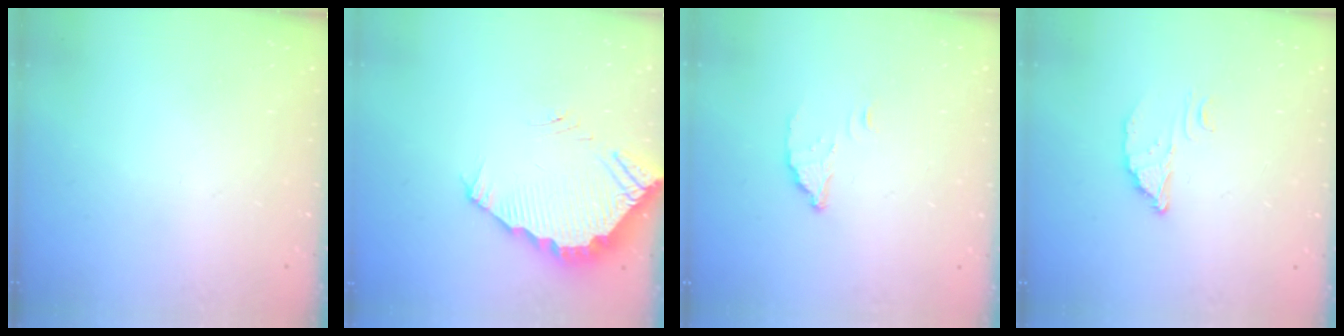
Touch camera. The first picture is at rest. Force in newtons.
{"total": 3.7, "press": 3.7, "slide": 0.3}
{"total": 2.7, "press": 2.7, "slide": 0.3}
{"total": 2.8, "press": 2.8, "slide": 0.2}